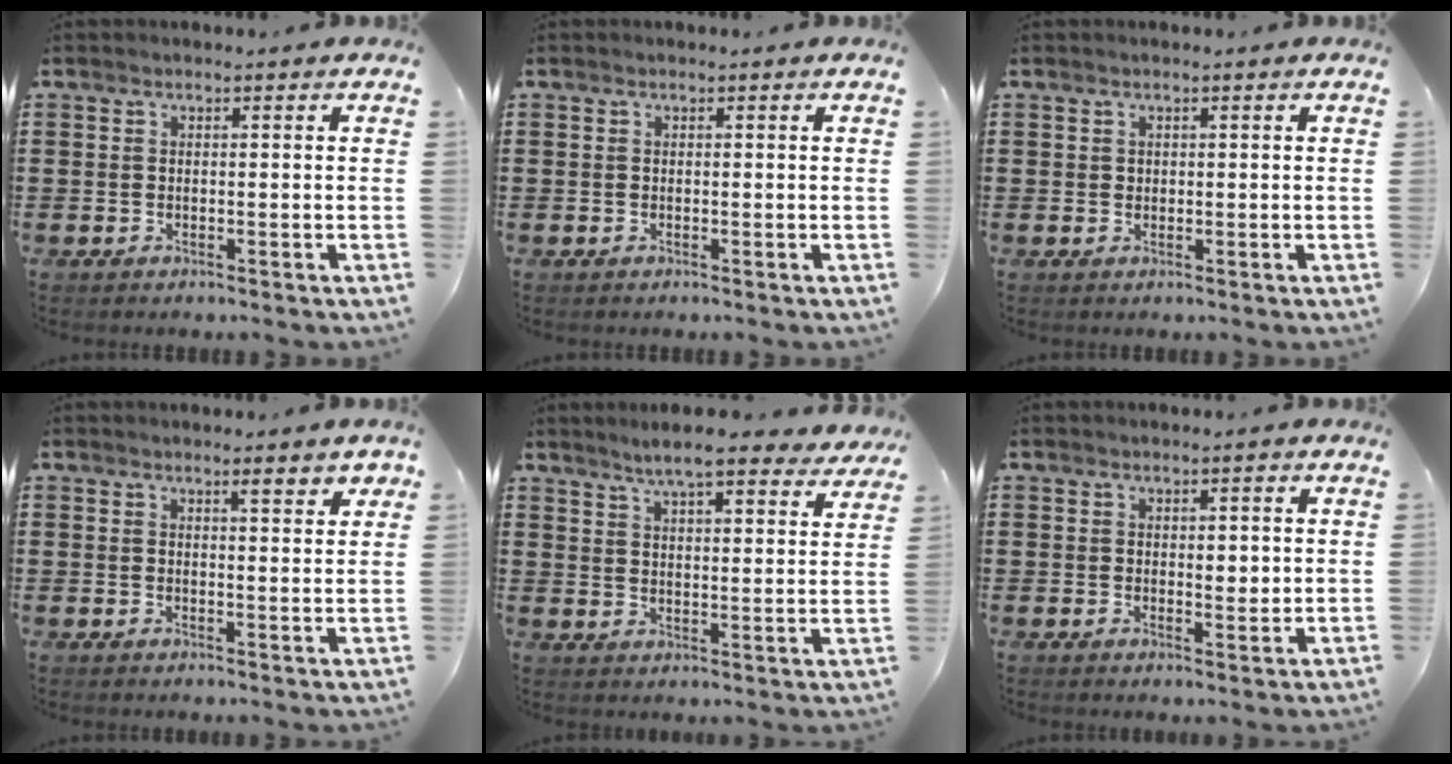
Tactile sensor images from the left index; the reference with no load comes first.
{"total": 0.0}
{"total": 0.6, "force": [0.3, 0.5, 0.2], "torque": [-0.005, 0.003, 0.005]}
{"total": 2.8, "force": [2.2, 0.5, 1.7], "torque": [-0.022, -0.004, 0.035]}
{"total": 7.2, "force": [6.3, 0.6, 3.4], "torque": [-0.078, -0.021, 0.109]}
{"total": 2.2, "force": [0.8, 1.2, 1.8], "torque": [-0.019, -0.001, 0.007]}